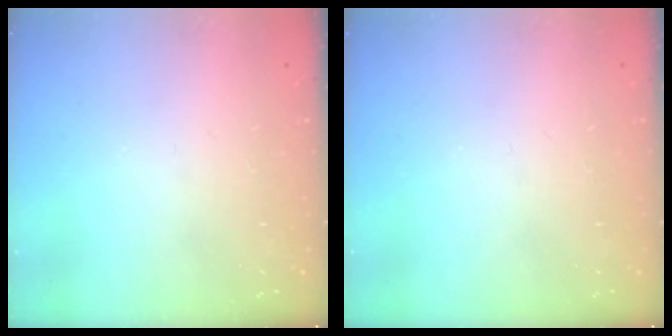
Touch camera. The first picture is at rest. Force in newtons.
{"total": 0.0}